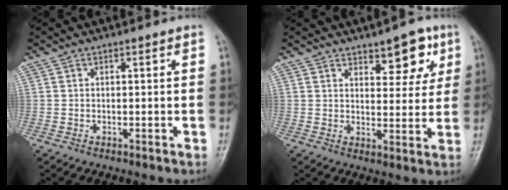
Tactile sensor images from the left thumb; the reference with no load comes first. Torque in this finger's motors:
{"motor_torque": [0.24, 0.12, 0.04, -0.23, 0.10]}